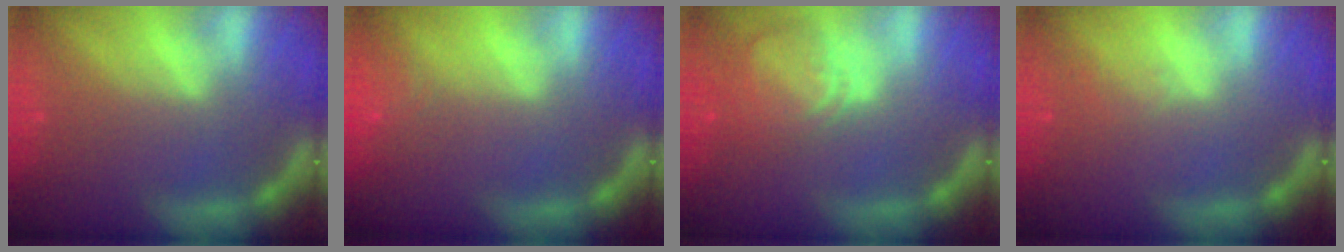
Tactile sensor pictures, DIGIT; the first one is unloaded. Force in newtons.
{"total": 1.9}
{"total": 5.6}
{"total": 1.0}